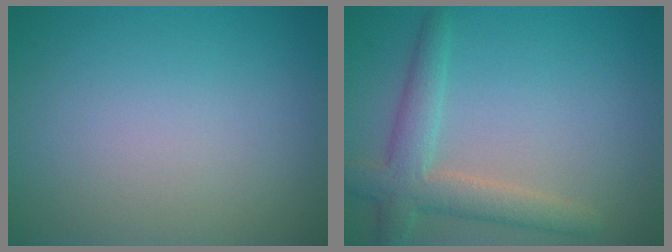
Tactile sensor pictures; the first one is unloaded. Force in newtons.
{"total": 4.1, "press": 4.1, "slide": 0.2}